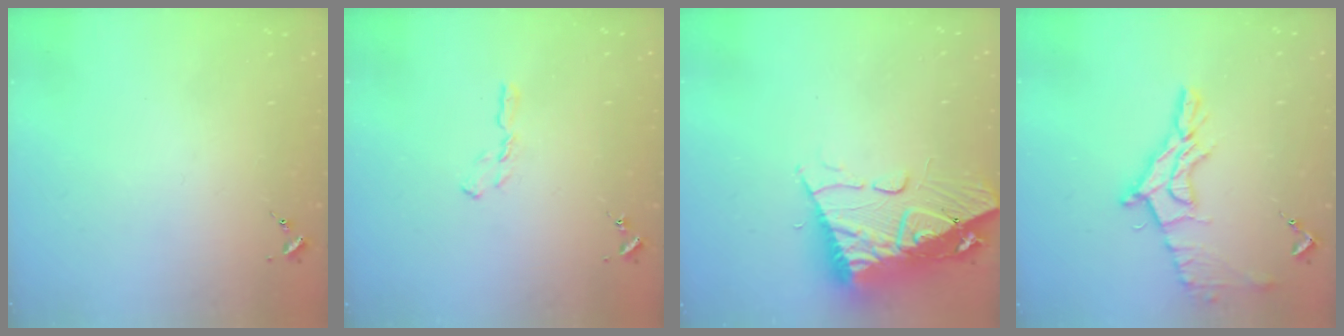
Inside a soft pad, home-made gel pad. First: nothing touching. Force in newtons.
{"total": 4.2, "press": 4.2, "slide": 0.5}
{"total": 16.8, "press": 16.7, "slide": 1.6}
{"total": 12.9, "press": 12.8, "slide": 1.1}